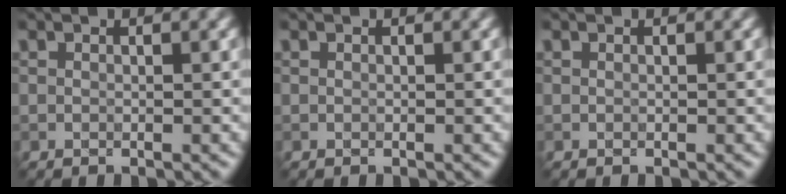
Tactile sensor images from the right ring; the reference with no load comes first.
{"total": 0.0}
{"total": 0.0}